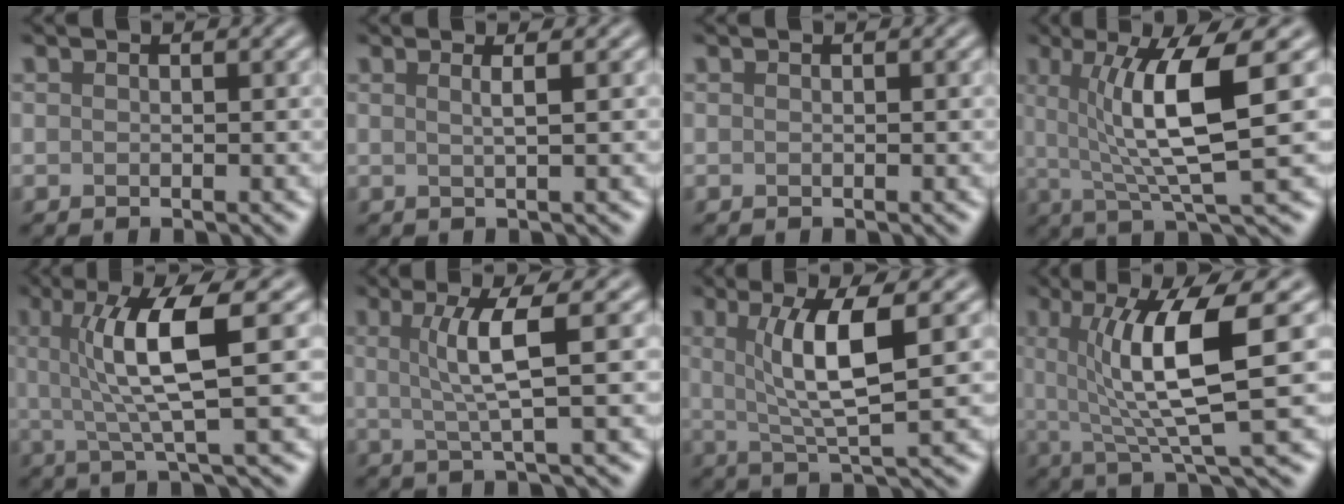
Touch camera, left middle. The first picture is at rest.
{"total": 1.8, "force": [0.6, 0.7, 1.5], "torque": [-0.016, 0.002, -0.010]}
{"total": 0.0}
{"total": 8.0, "force": [1.4, 1.6, 7.7], "torque": [-0.119, -0.002, 0.024]}
{"total": 6.6, "force": [1.2, 1.1, 6.4], "torque": [-0.119, 0.003, 0.021]}
{"total": 4.3, "force": [0.8, 0.6, 4.1], "torque": [-0.077, 0.001, 0.016]}
{"total": 5.9, "force": [1.3, 1.2, 5.6], "torque": [-0.100, 0.000, 0.028]}
{"total": 8.3, "force": [1.3, 1.7, 8.0], "torque": [-0.122, -0.002, 0.024]}